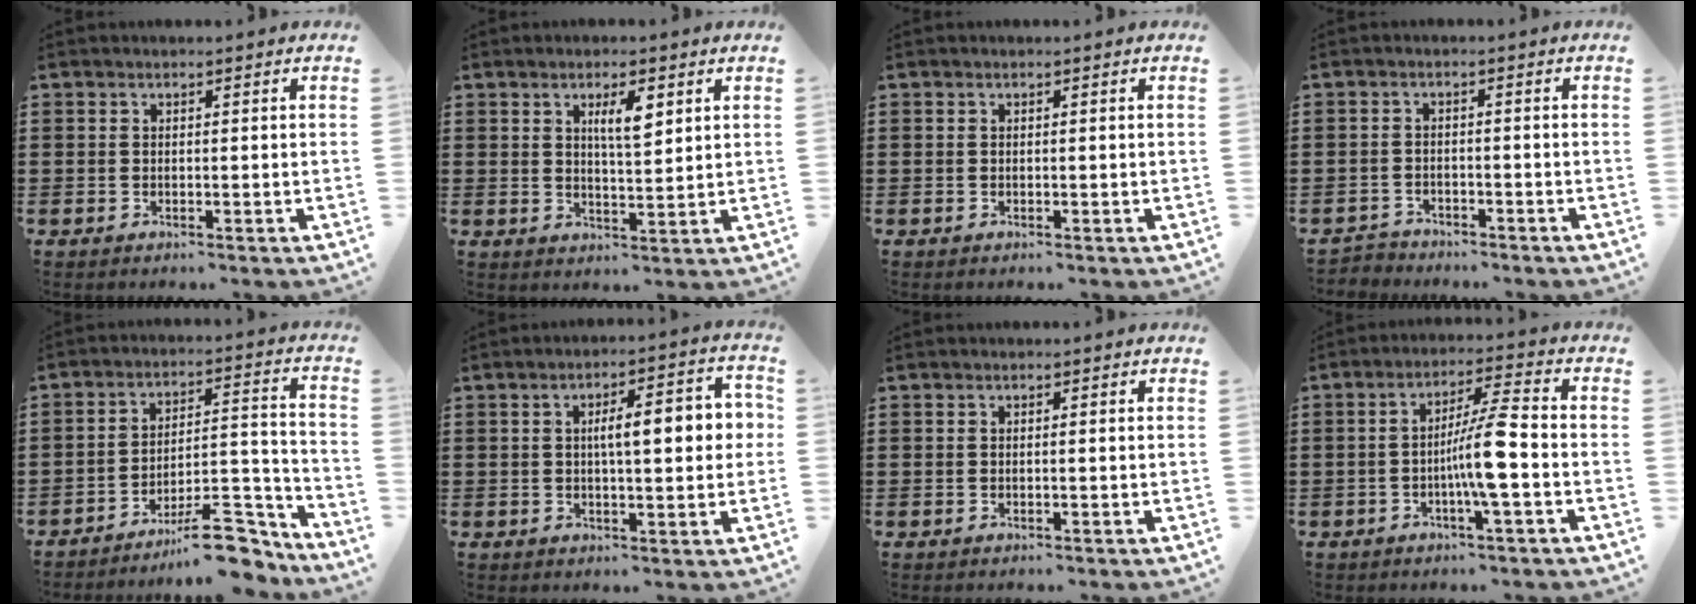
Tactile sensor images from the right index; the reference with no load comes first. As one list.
[{"total": 4.5, "force": [2.0, 1.2, 3.8], "torque": [-0.071, 0.004, 0.030]}, {"total": 0.0}, {"total": 2.1, "force": [-2.1, 0.4, -0.2], "torque": [-0.003, 0.002, -0.047]}, {"total": 12.7, "force": [-10.0, 3.5, 7.1], "torque": [-0.072, 0.045, -0.180]}, {"total": 7.4, "force": [0.8, 2.1, 7.0], "torque": [-0.114, 0.002, 0.007]}, {"total": 0.0}, {"total": 7.5, "force": [-1.9, 0.3, 7.3], "torque": [-0.131, -0.003, -0.039]}]